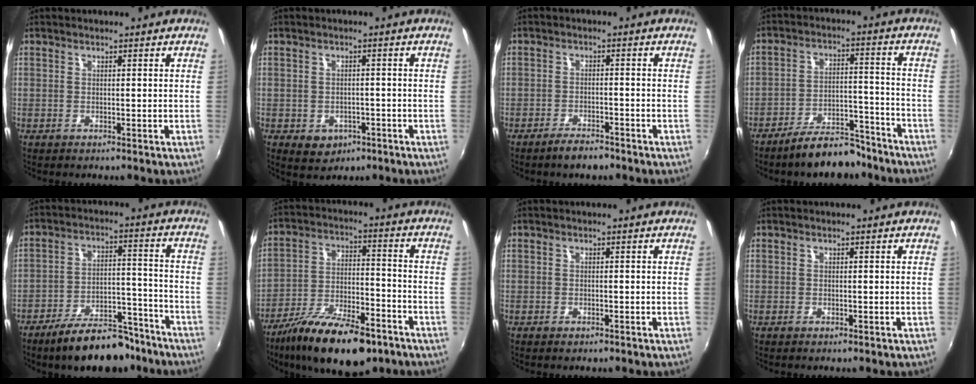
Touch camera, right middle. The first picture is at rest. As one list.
[{"total": 5.2, "force": [-2.5, 3.9, 2.3], "torque": [-0.053, -0.007, -0.024]}, {"total": 3.9, "force": [-3.3, 1.1, 1.9], "torque": [-0.049, 0.000, -0.055]}, {"total": 10.7, "force": [-9.1, 3.6, 4.3], "torque": [-0.078, 0.028, -0.126]}, {"total": 15.2, "force": [-12.2, 5.5, 7.1], "torque": [-0.126, 0.020, -0.172]}, {"total": 18.7, "force": [-12.9, 6.4, 11.9], "torque": [-0.218, -0.029, -0.208]}, {"total": 0.7, "force": [-0.5, 0.2, 0.3], "torque": [-0.007, -0.002, -0.010]}, {"total": 0.0}]